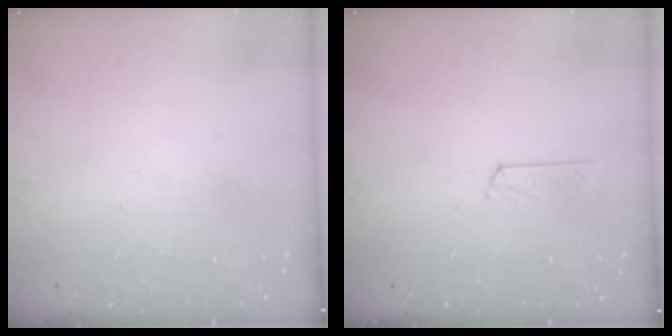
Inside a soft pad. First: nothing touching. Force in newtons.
{"total": 3.3, "press": 3.3, "slide": 0.3}